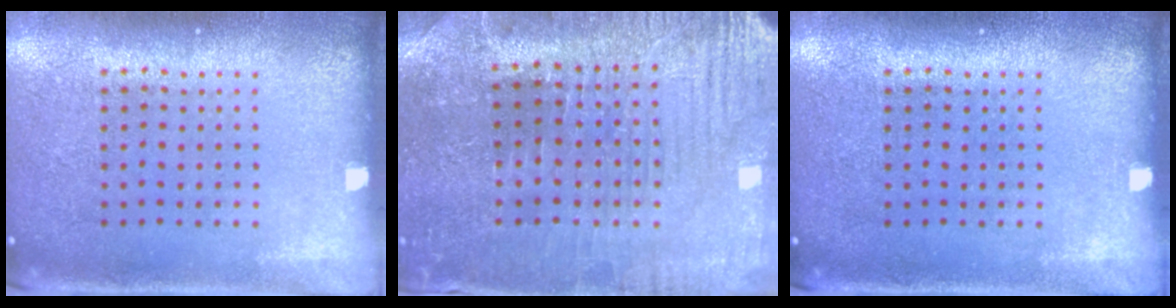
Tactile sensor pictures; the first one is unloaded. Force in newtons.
{"total": 1.6, "press": 1.6, "slide": 0.4}
{"total": 0.0}